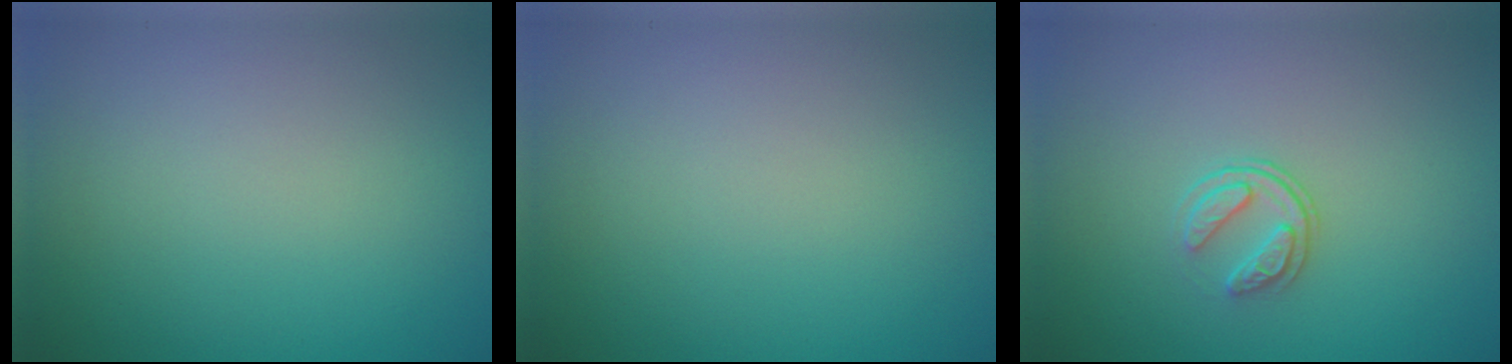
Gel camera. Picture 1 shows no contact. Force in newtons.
{"total": 0.0}
{"total": 1.9, "press": 1.3, "slide": 1.4}